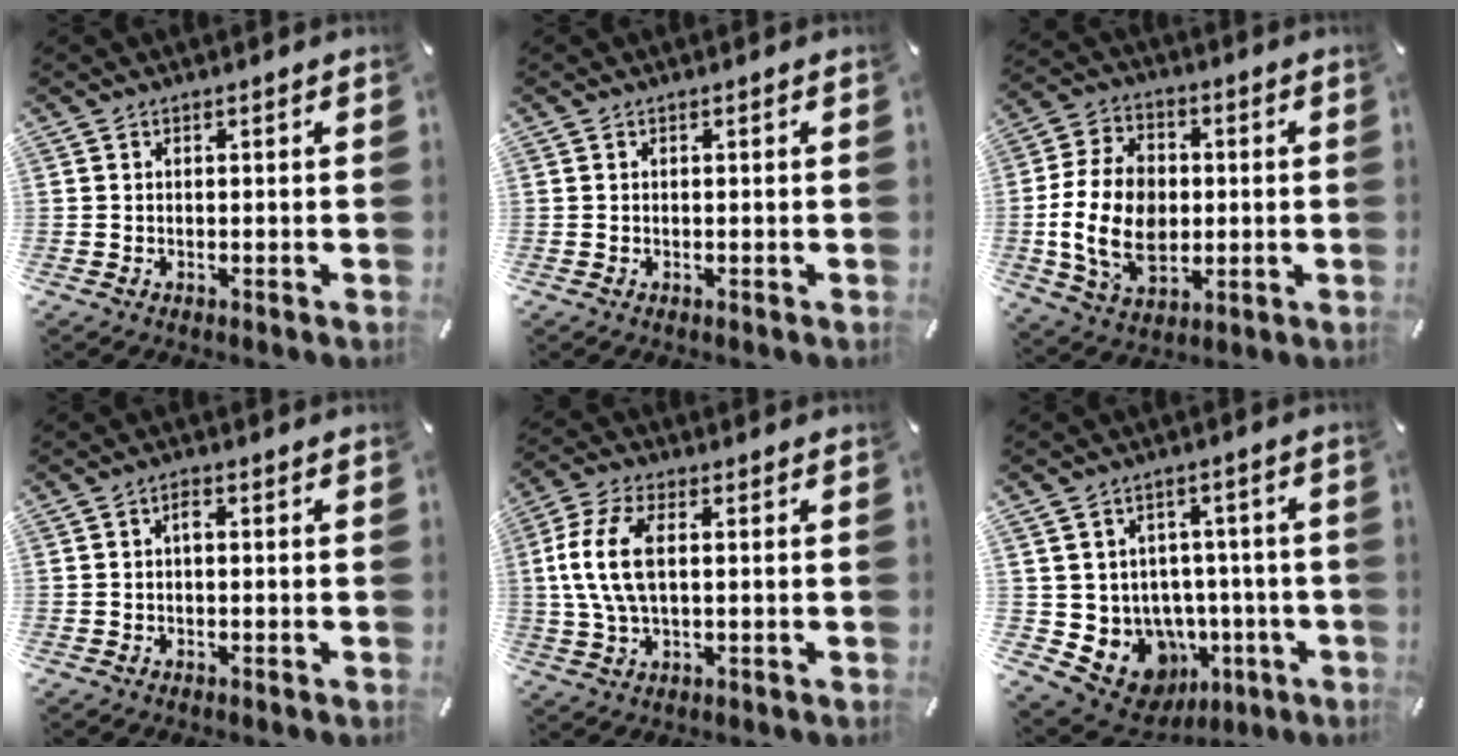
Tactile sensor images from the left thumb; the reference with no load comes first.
{"total": 0.0}
{"total": 16.1, "force": [-1.2, 11.9, 10.8], "torque": [-0.234, 0.005, -0.021]}
{"total": 1.7, "force": [-0.1, 0.6, 1.6], "torque": [-0.034, 0.005, -0.003]}
{"total": 11.0, "force": [1.3, 5.4, 9.5], "torque": [-0.211, -0.004, 0.020]}
{"total": 10.7, "force": [-3.5, 9.3, 4.1], "torque": [-0.065, -0.001, -0.043]}